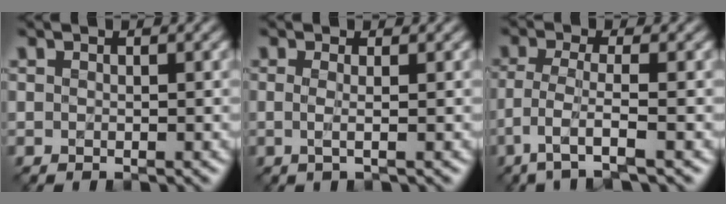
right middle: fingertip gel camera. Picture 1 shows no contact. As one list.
[{"total": 1.7, "force": [-0.1, 0.5, 1.6], "torque": [-0.026, -0.004, -0.008]}, {"total": 3.8, "force": [-1.7, 0.5, 3.4], "torque": [-0.066, -0.003, -0.039]}]